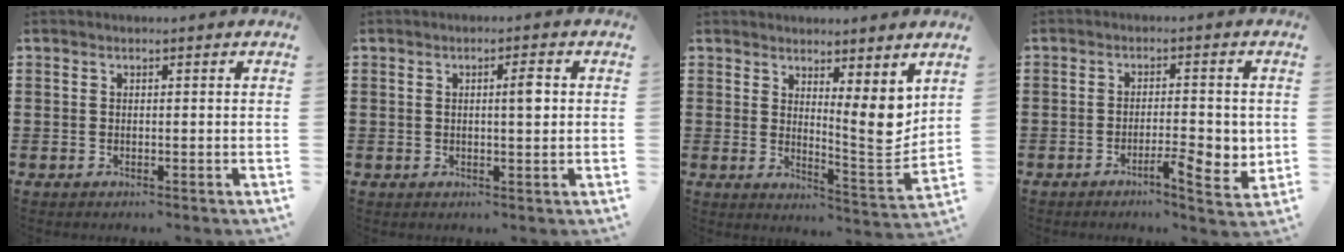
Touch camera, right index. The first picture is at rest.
{"total": 2.7, "force": [0.5, 0.5, 2.6], "torque": [-0.035, -0.002, 0.002]}
{"total": 7.5, "force": [4.8, 1.8, 5.5], "torque": [-0.074, -0.036, 0.081]}
{"total": 5.8, "force": [-1.9, 1.7, 5.2], "torque": [-0.075, -0.001, -0.030]}